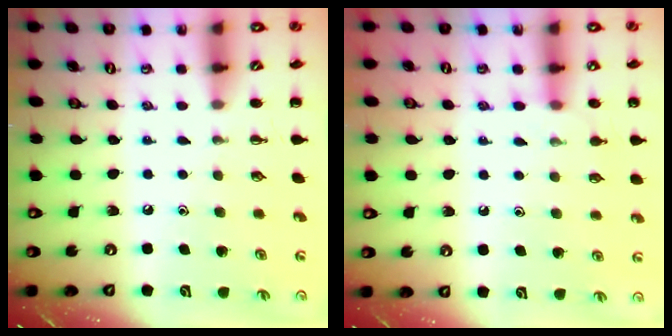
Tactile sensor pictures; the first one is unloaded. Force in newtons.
{"total": 6.2, "press": 6.1, "slide": 1.1}